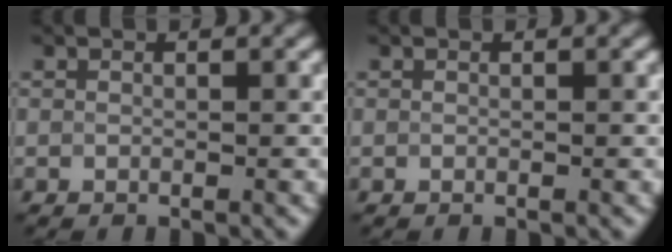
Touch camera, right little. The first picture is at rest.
{"total": 0.0}